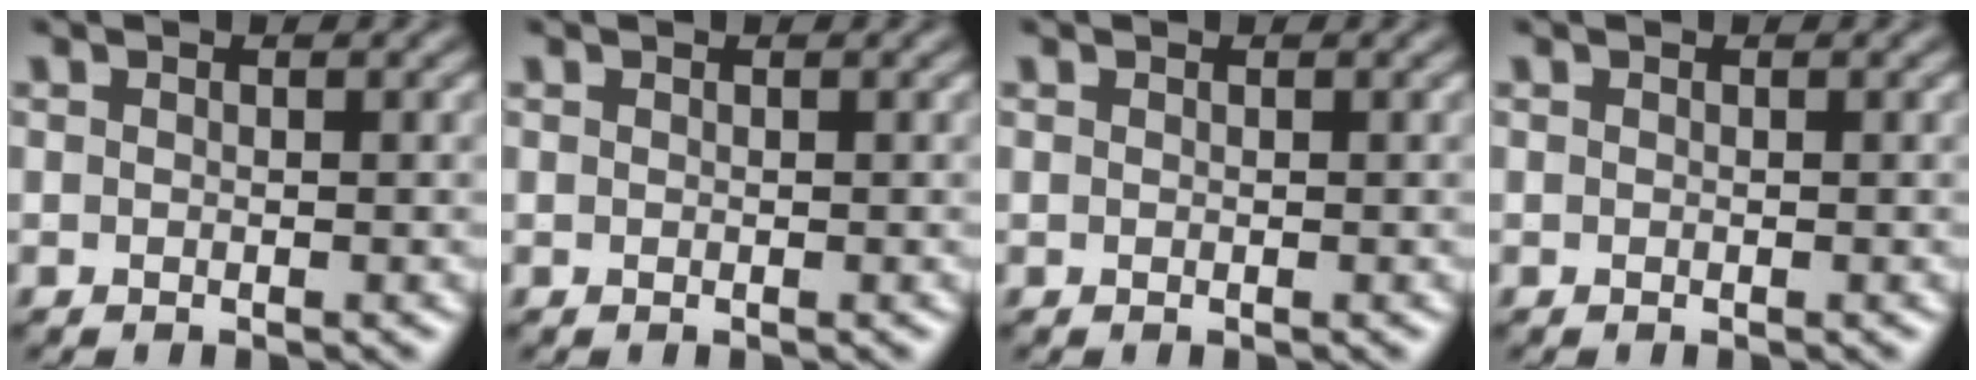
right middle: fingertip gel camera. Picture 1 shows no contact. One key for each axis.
{"total": 0.0}
{"total": 0.0}
{"total": 0.0}